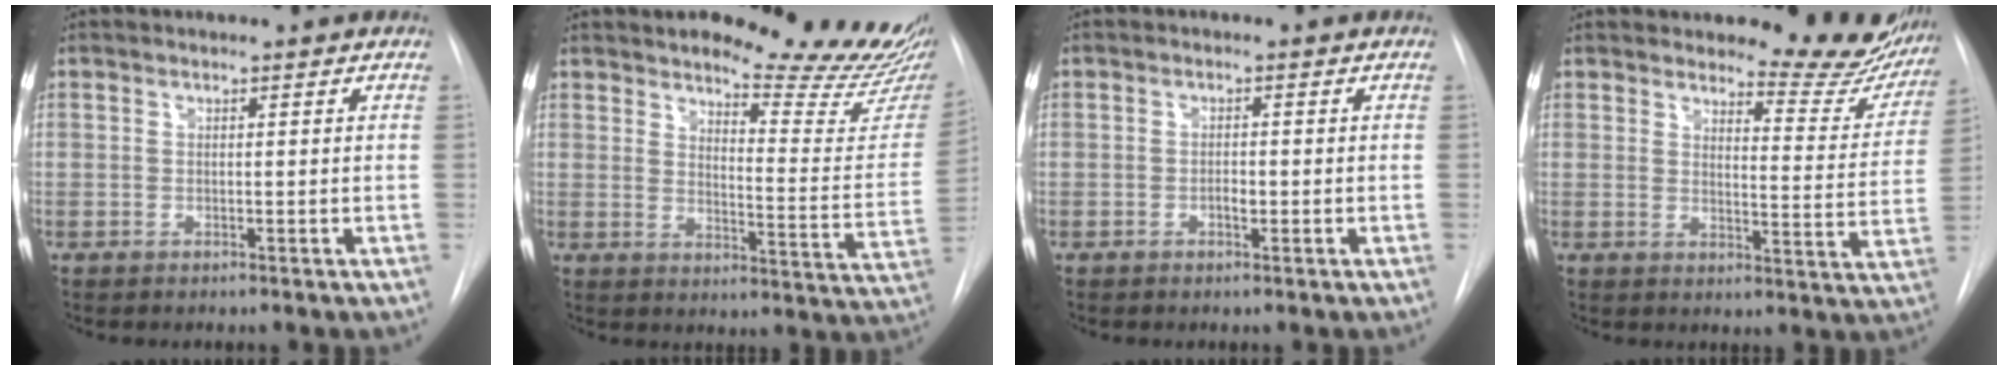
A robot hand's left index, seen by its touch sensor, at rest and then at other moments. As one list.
[{"total": 16.8, "force": [15.4, 1.0, 6.8], "torque": [-0.087, -0.112, 0.181]}, {"total": 1.3, "force": [-0.6, 0.5, 1.0], "torque": [-0.017, -0.001, -0.011]}, {"total": 12.1, "force": [11.5, 2.7, 2.8], "torque": [-0.011, -0.065, 0.117]}]